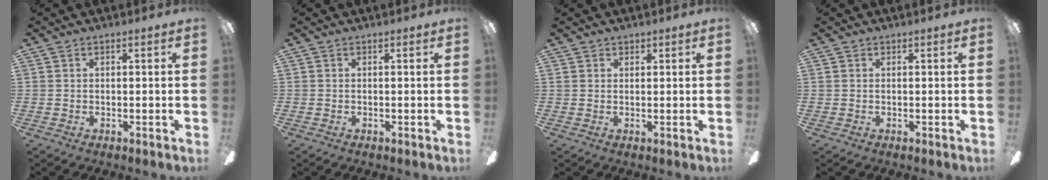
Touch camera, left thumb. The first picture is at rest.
{"total": 0.0}
{"total": 1.2, "force": [1.1, 0.5, -0.1], "torque": [0.001, -0.002, 0.022]}
{"total": 0.0}